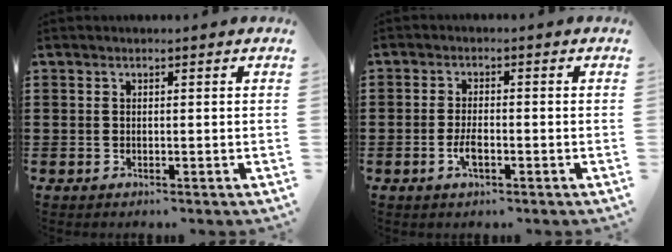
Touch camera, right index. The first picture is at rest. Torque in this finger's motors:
{"motor_torque": [2.14, 0.00, 0.09, 0.07]}